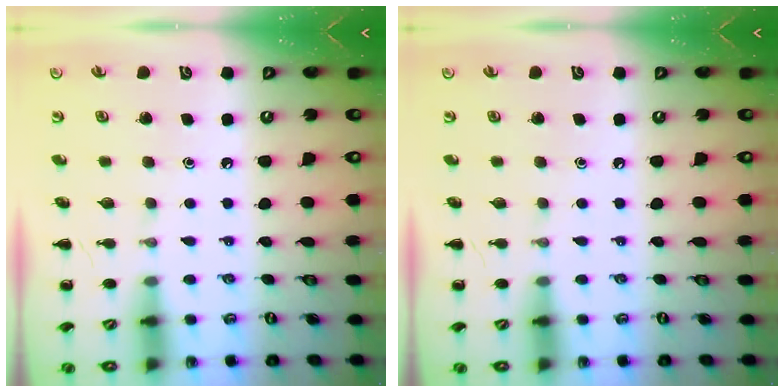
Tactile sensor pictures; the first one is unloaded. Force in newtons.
{"total": 0.0}